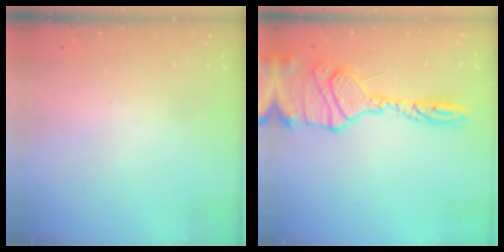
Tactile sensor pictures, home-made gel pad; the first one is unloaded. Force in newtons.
{"total": 17.9, "press": 17.7, "slide": 2.5}